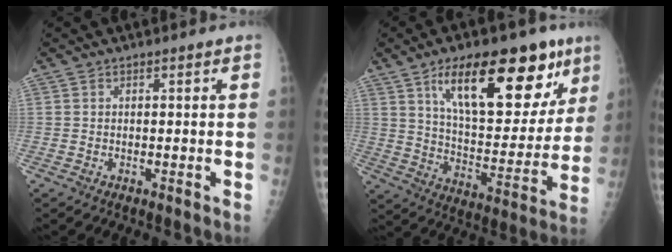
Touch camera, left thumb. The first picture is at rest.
{"total": 24.0, "force": [12.6, 10.0, 17.9], "torque": [-0.217, -0.037, 0.201]}